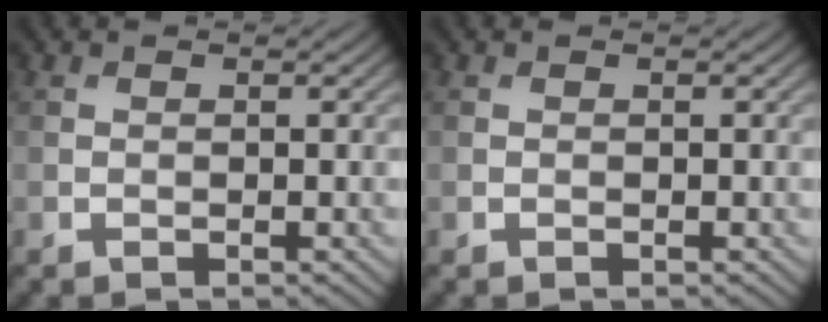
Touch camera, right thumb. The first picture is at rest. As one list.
[{"total": 0.0}]